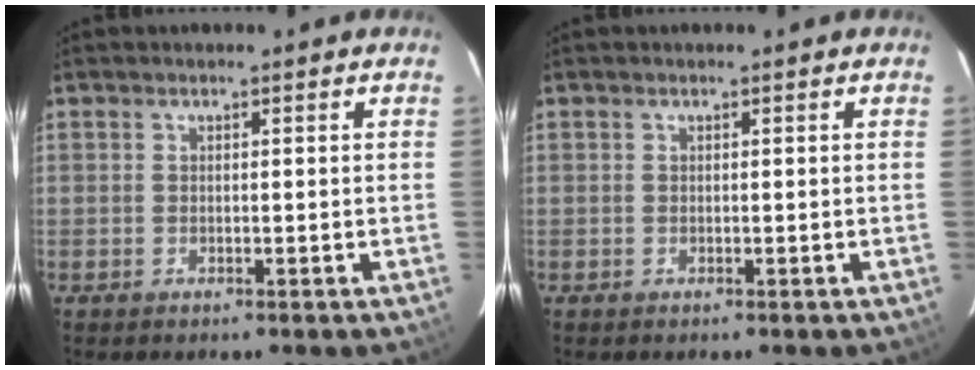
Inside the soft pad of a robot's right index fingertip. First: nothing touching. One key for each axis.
{"total": 0.0}